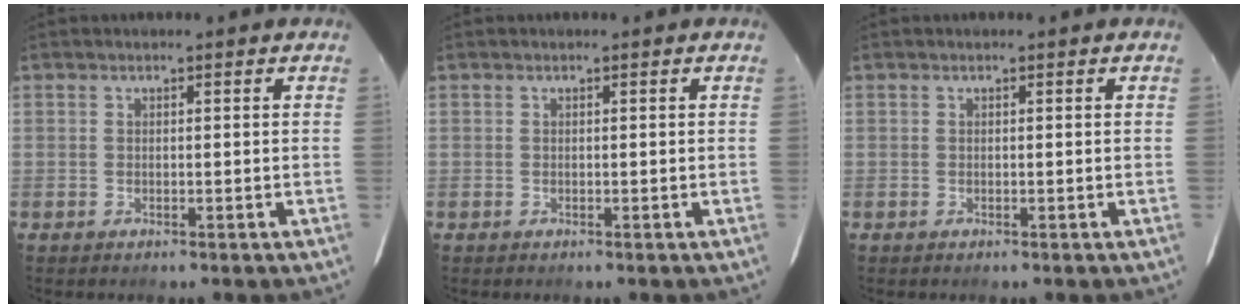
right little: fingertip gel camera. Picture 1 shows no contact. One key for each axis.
{"total": 0.0}
{"total": 0.0}